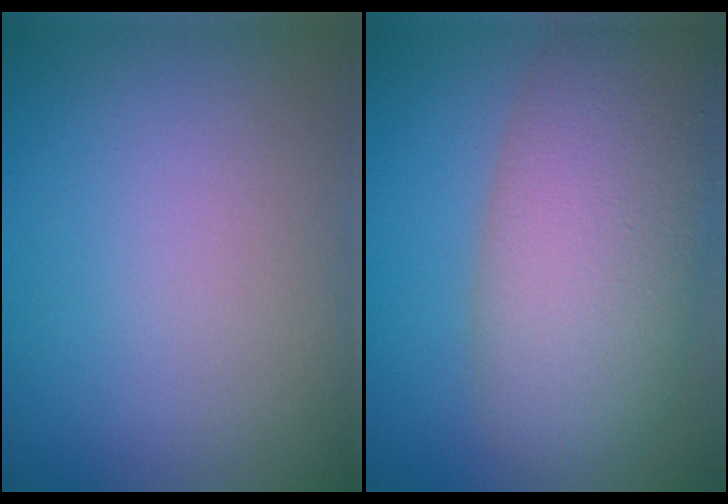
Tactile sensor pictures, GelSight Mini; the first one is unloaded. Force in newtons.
{"total": 10.1, "press": 10.1, "slide": 0.3}